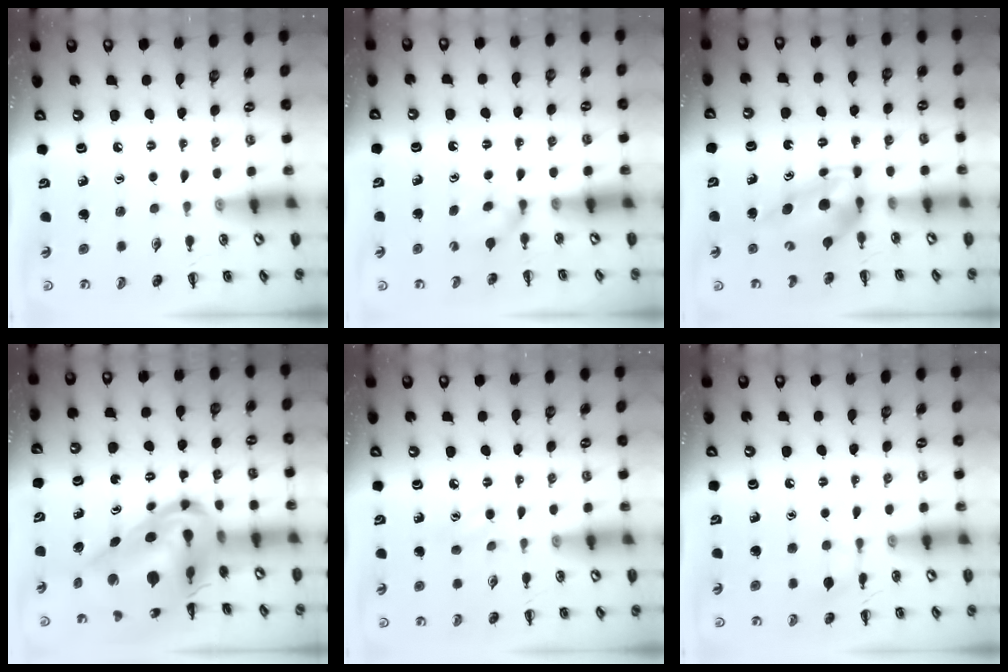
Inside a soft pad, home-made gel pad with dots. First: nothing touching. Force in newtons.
{"total": 2.5, "press": 2.3, "slide": 1.0}
{"total": 5.4, "press": 5.3, "slide": 1.0}
{"total": 16.9, "press": 16.1, "slide": 5.3}
{"total": 2.4, "press": 2.3, "slide": 0.8}
{"total": 5.6, "press": 5.5, "slide": 1.0}